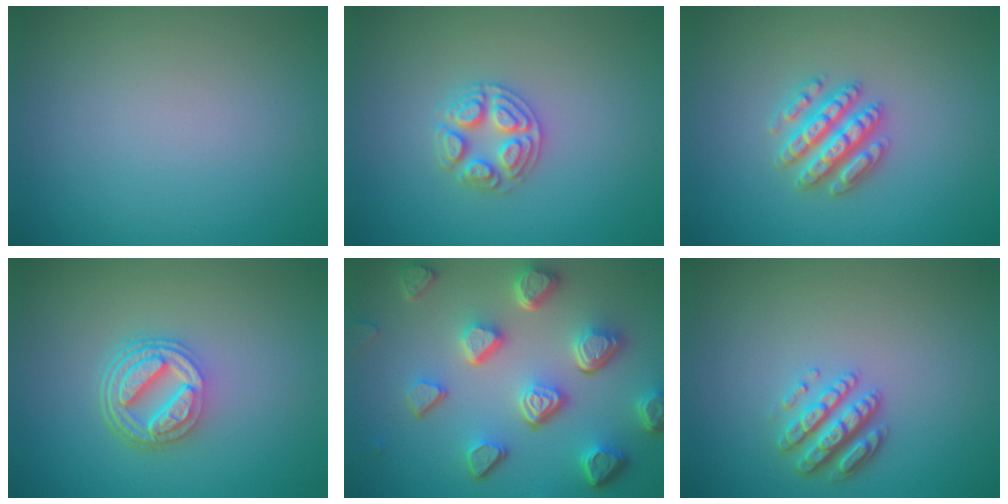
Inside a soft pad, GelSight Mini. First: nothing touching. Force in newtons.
{"total": 3.4, "press": 3.4, "slide": 0.5}
{"total": 3.5, "press": 3.4, "slide": 0.8}
{"total": 5.2, "press": 3.9, "slide": 3.5}
{"total": 7.7, "press": 5.7, "slide": 5.2}
{"total": 3.3, "press": 3.0, "slide": 1.4}